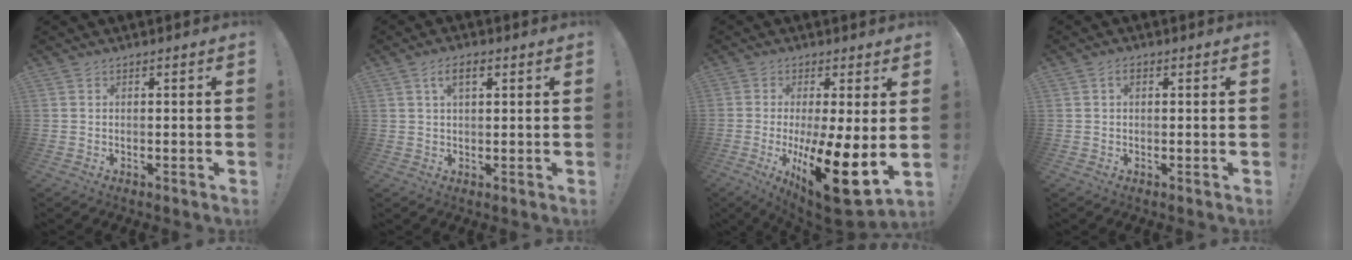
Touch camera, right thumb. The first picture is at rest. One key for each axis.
{"total": 4.8, "fx": 1.8, "fy": 2.2, "fz": 3.8, "tx": -0.064, "ty": 0.002, "tz": 0.028}
{"total": 15.4, "fx": -3.5, "fy": 2.8, "fz": 14.7, "tx": -0.220, "ty": -0.010, "tz": -0.050}
{"total": 1.5, "fx": 0.3, "fy": 0.9, "fz": 1.1, "tx": -0.016, "ty": 0.002, "tz": 0.003}